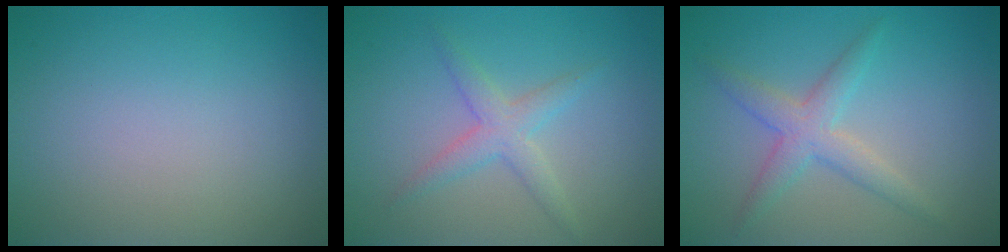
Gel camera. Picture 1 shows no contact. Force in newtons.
{"total": 2.5, "press": 2.5, "slide": 0.0}
{"total": 3.0, "press": 3.0, "slide": 0.1}